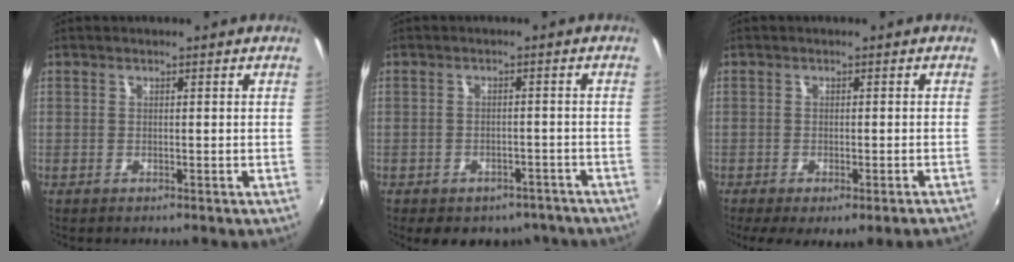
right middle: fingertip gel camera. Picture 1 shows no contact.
{"total": 11.3, "force": [-8.3, 6.3, 4.5], "torque": [-0.097, -0.005, -0.095]}
{"total": 6.8, "force": [-4.7, 1.2, 4.8], "torque": [-0.083, -0.033, -0.063]}